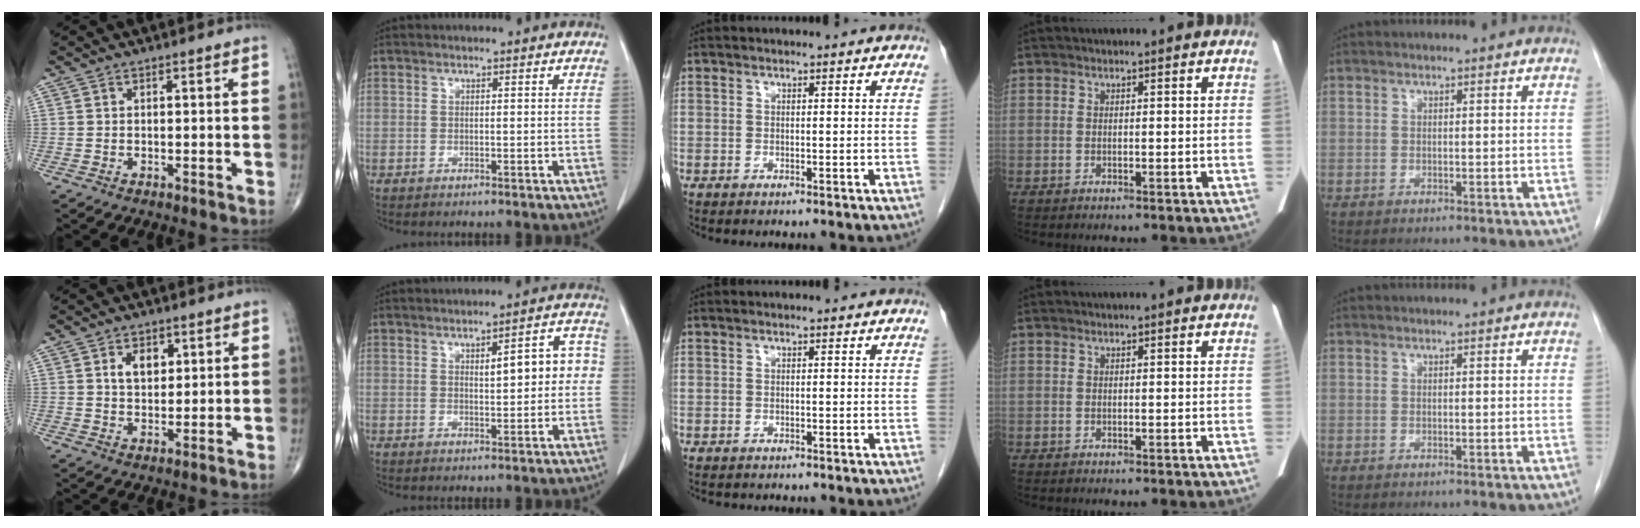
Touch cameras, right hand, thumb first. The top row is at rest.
{"thumb": {"total": 5.0, "force": [1.9, 3.3, 3.3], "torque": [-0.035, -0.010, 0.032]}, "index": {"total": 6.6, "force": [0.7, 2.2, 6.2], "torque": [-0.078, 0.027, 0.010]}, "middle": {"total": 0.9, "force": [-0.8, 0.3, 0.2], "torque": [-0.010, -0.001, -0.010]}}